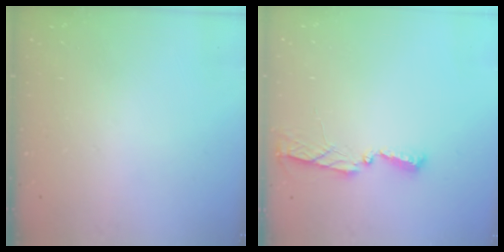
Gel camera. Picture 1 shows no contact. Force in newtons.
{"total": 4.0, "press": 4.0, "slide": 0.5}